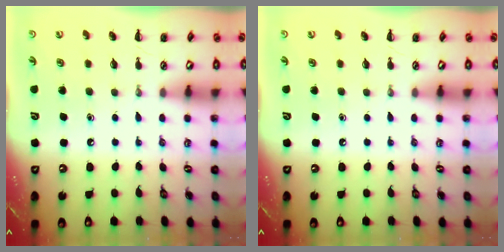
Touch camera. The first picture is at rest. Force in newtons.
{"total": 0.0}